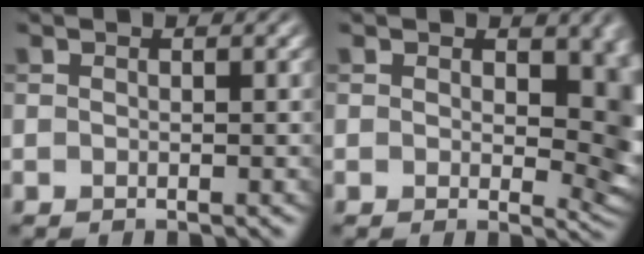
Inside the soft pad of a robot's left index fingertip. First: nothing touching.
{"total": 7.1, "force": [0.8, 4.4, 5.5], "torque": [-0.055, -0.016, 0.017]}